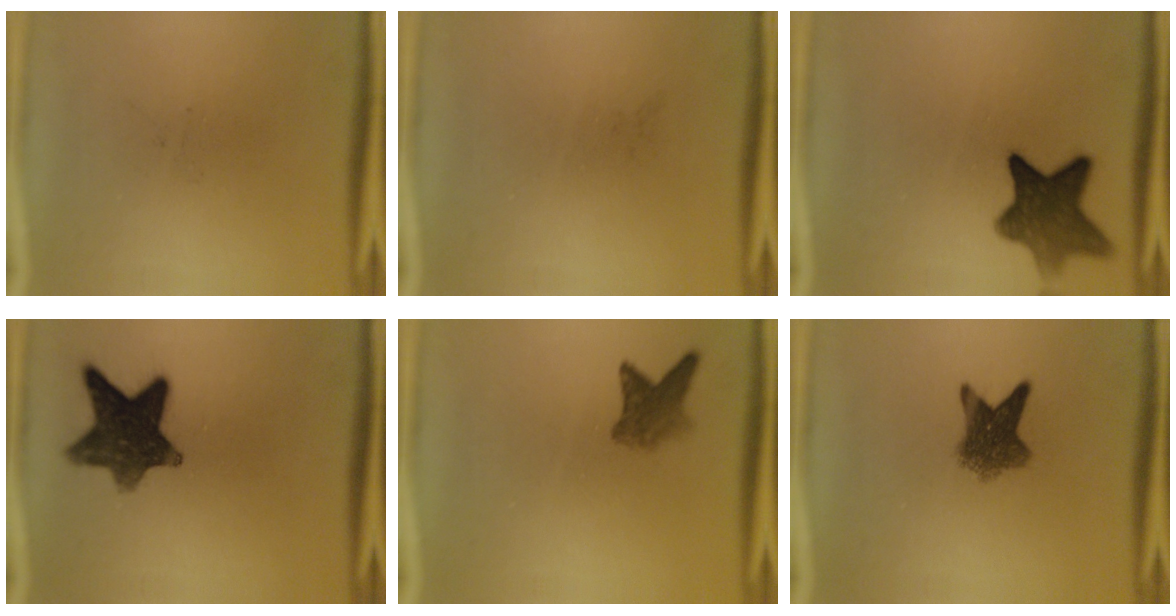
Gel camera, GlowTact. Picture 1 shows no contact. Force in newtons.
{"total": 0.0}
{"total": 9.1}
{"total": 11.3}
{"total": 3.8}
{"total": 6.4}